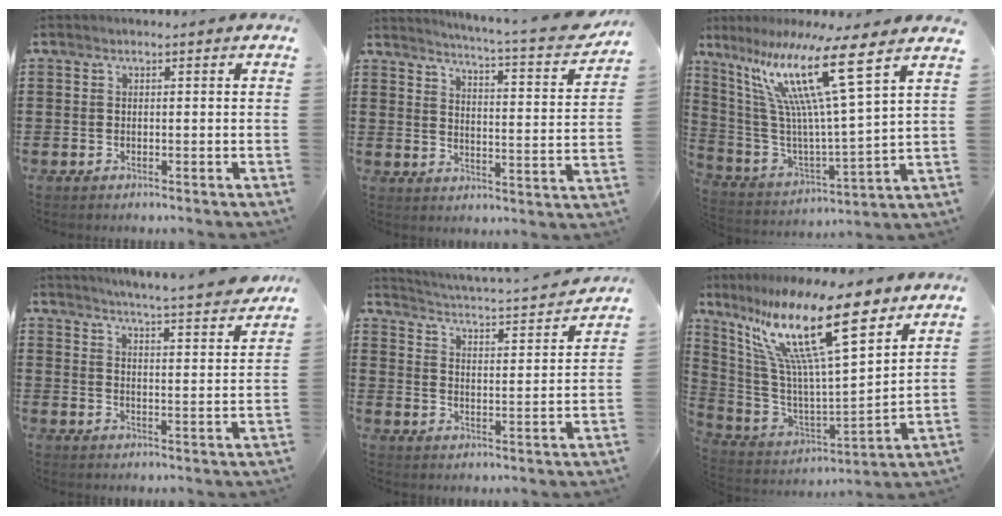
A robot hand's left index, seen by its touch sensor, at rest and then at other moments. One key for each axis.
{"total": 4.9, "fx": 4.2, "fy": -0.8, "fz": 2.3, "tx": -0.058, "ty": -0.040, "tz": 0.061}
{"total": 16.0, "fx": 9.6, "fy": 0.7, "fz": 12.8, "tx": -0.280, "ty": -0.053, "tz": 0.146}
{"total": 4.7, "fx": 4.5, "fy": -1.0, "fz": 1.3, "tx": -0.038, "ty": -0.040, "tz": 0.071}
{"total": 2.3, "fx": 2.2, "fy": -0.2, "fz": 0.8, "tx": -0.034, "ty": -0.030, "tz": 0.026}
{"total": 19.5, "fx": 10.7, "fy": 4.2, "fz": 15.7, "tx": -0.347, "ty": -0.057, "tz": 0.167}